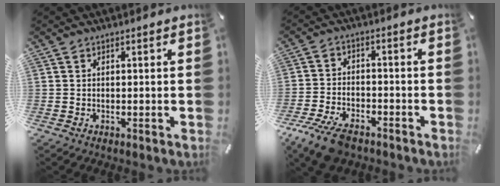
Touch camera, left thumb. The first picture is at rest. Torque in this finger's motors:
{"motor_torque": [0.32, 1.00, 0.50, 0.47, 0.15]}